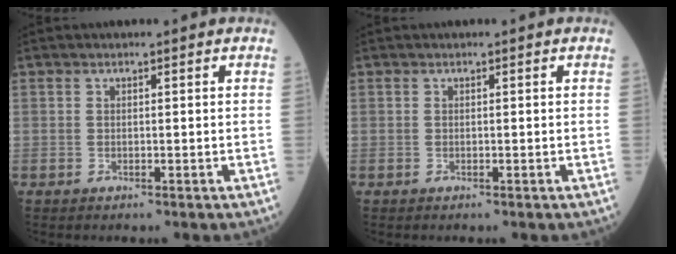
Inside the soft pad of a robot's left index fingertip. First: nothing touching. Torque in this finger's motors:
{"motor_torque": [0.00, 0.00, -0.02, 0.00]}